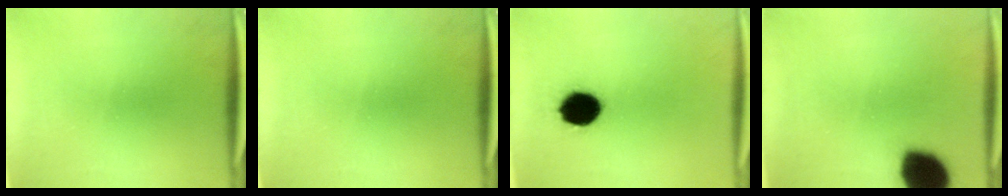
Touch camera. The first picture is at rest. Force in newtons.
{"total": 0.0}
{"total": 12.3}
{"total": 16.3}